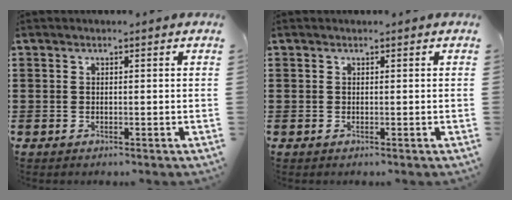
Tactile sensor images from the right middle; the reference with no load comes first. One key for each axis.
{"total": 0.0}